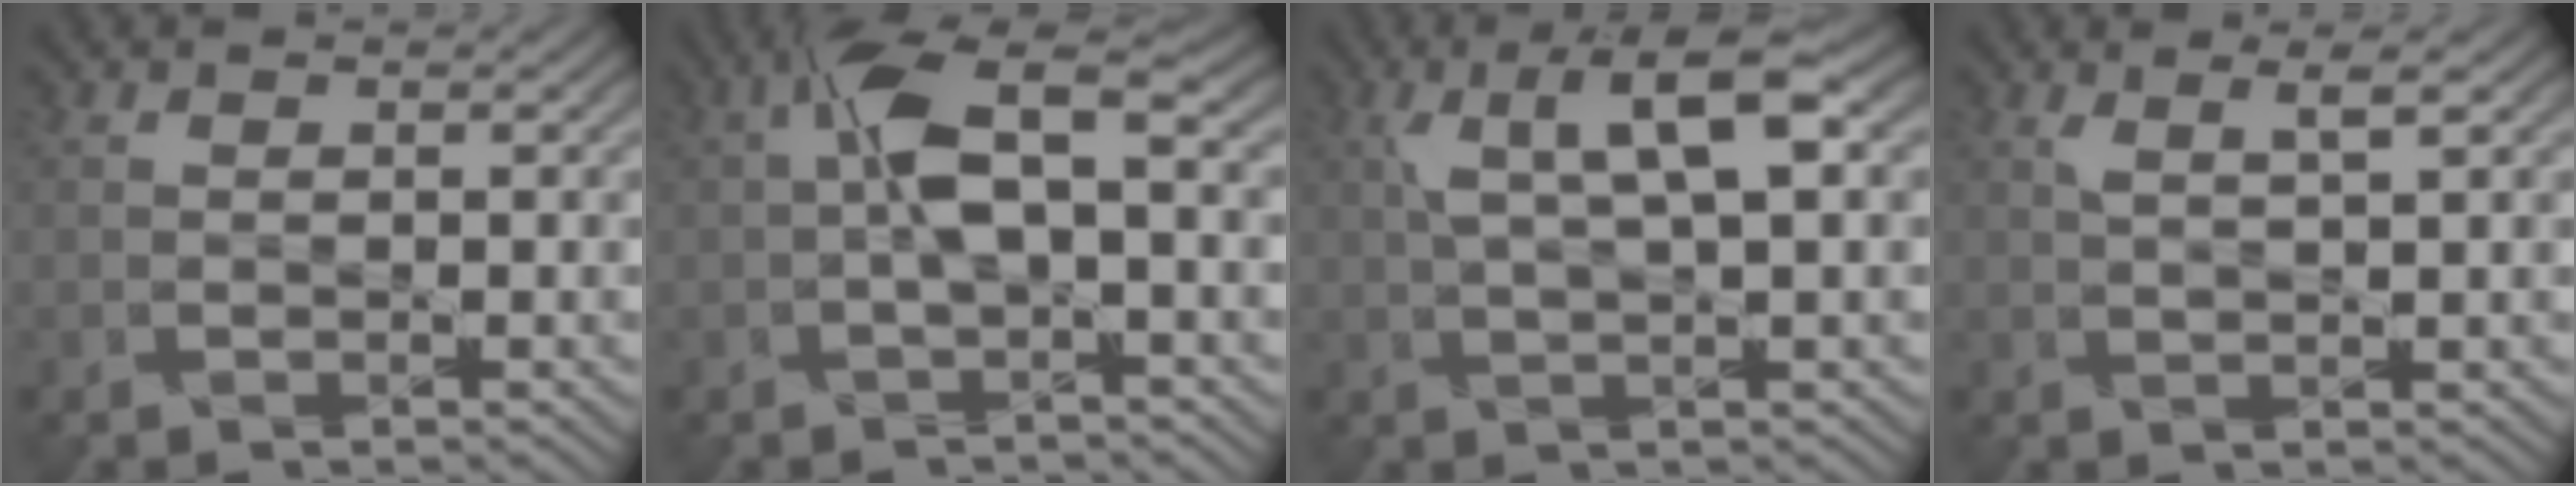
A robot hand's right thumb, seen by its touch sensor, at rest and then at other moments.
{"total": 5.5, "force": [0.5, 1.6, 5.3], "torque": [-0.111, 0.017, 0.003]}
{"total": 6.2, "force": [2.2, 1.2, 5.7], "torque": [-0.100, 0.013, 0.038]}
{"total": 1.9, "force": [1.3, 0.0, 1.4], "torque": [-0.018, 0.009, 0.023]}